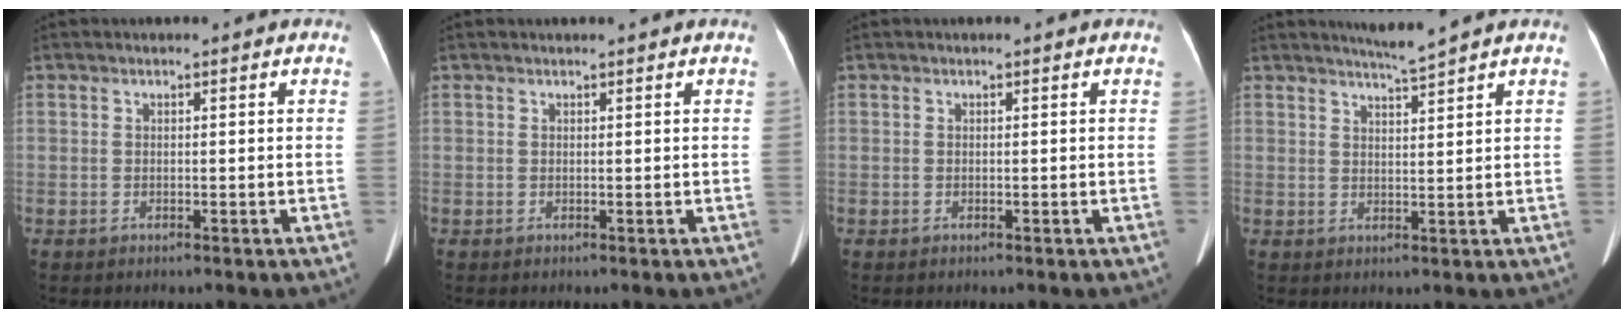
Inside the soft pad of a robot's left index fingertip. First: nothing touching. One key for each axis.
{"total": 1.0, "fx": 0.9, "fy": 0.0, "fz": 0.4, "tx": -0.005, "ty": 0.016, "tz": 0.017}
{"total": 0.0}
{"total": 3.1, "fx": 2.8, "fy": -1.2, "fz": 0.8, "tx": -0.016, "ty": -0.010, "tz": 0.053}